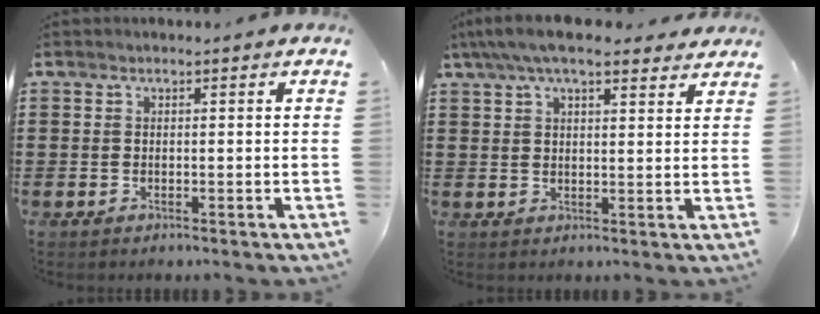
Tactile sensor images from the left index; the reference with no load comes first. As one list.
[{"total": 6.7, "force": [5.4, 1.5, 3.8], "torque": [-0.086, -0.005, 0.099]}]